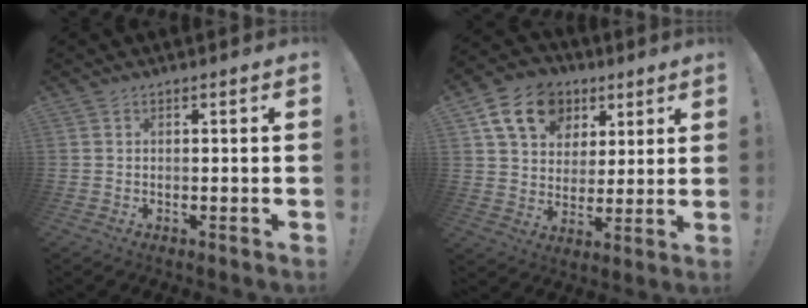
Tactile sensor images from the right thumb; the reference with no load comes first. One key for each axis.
{"total": 15.7, "fx": 7.4, "fy": 11.7, "fz": 7.5, "tx": -0.115, "ty": -0.027, "tz": 0.142}